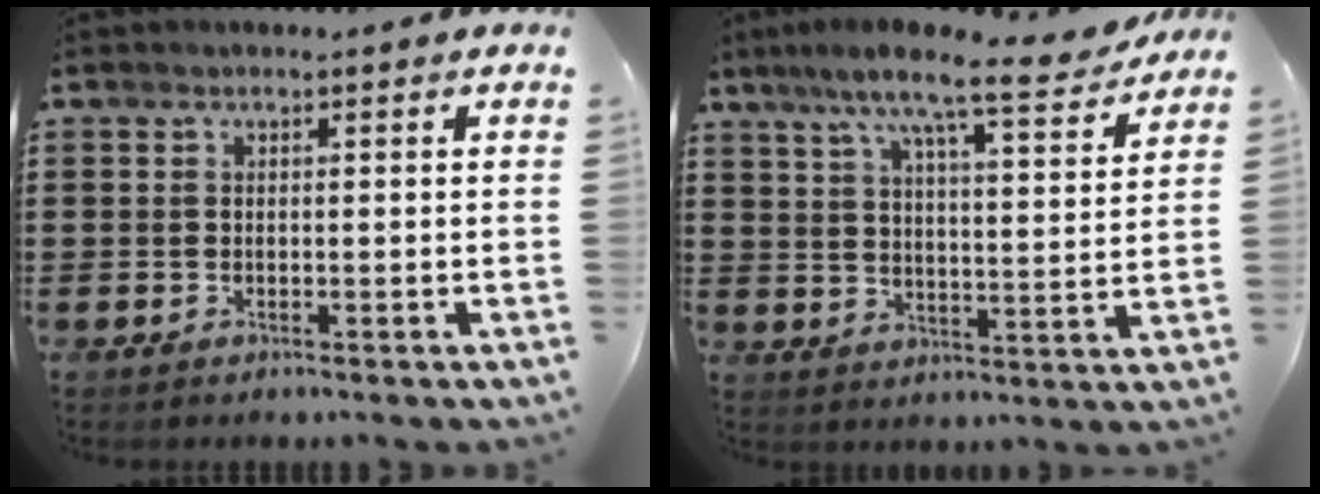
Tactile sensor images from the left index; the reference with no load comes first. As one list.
[{"total": 10.3, "force": [8.3, 0.7, 6.1], "torque": [-0.129, -0.042, 0.136]}]